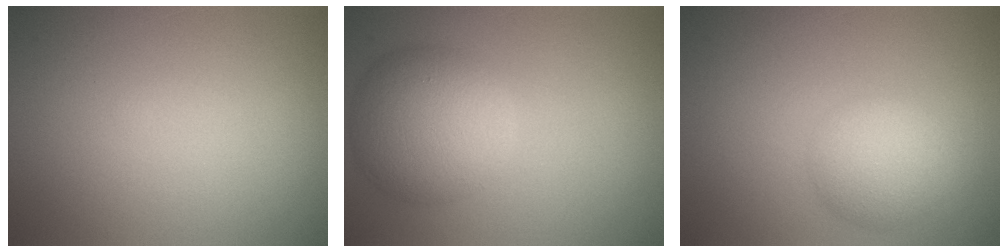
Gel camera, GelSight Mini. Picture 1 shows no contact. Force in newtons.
{"total": 6.6, "press": 6.6, "slide": 0.2}
{"total": 4.2, "press": 4.2, "slide": 0.1}